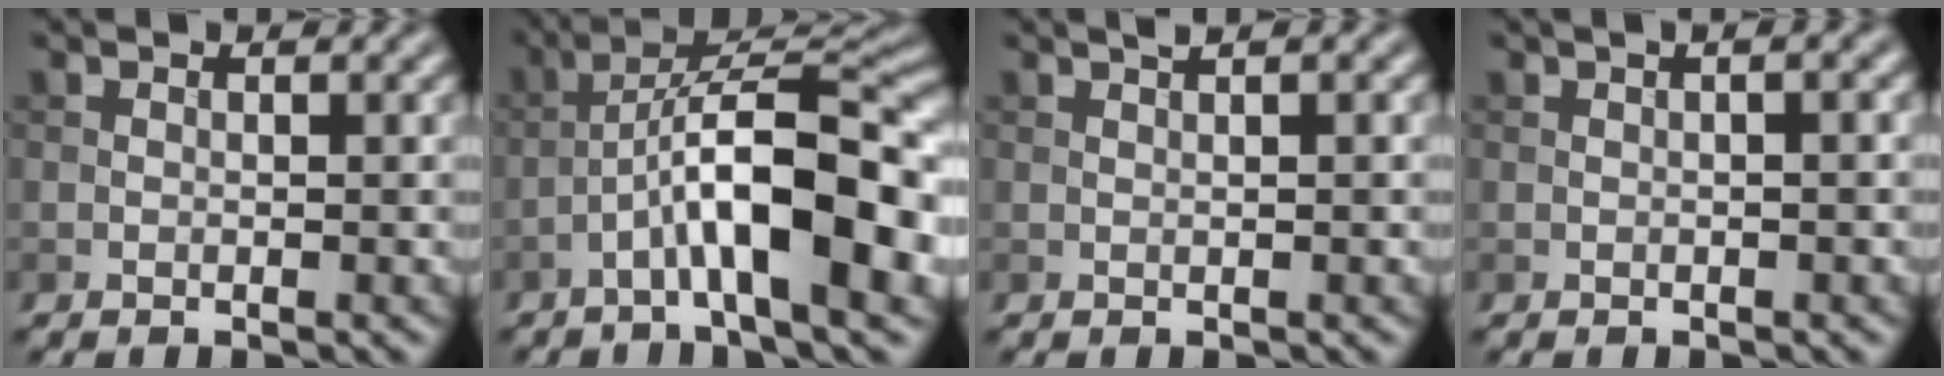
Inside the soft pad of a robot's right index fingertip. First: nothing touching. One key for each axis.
{"total": 11.0, "fx": -3.4, "fy": 2.7, "fz": 10.0, "tx": -0.162, "ty": 0.028, "tz": -0.057}
{"total": 1.8, "fx": 0.9, "fy": 0.5, "fz": 1.5, "tx": -0.017, "ty": -0.001, "tz": 0.006}
{"total": 2.7, "fx": 0.8, "fy": 0.9, "fz": 2.4, "tx": -0.019, "ty": 0.002, "tz": 0.000}